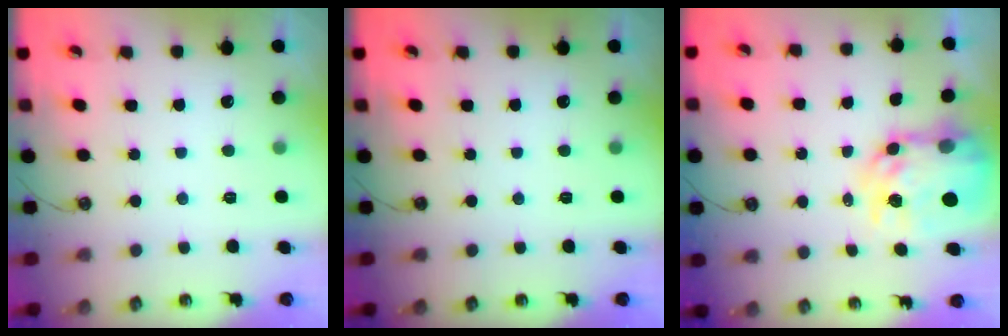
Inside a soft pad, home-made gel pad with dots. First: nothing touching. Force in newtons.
{"total": 0.0}
{"total": 11.7, "press": 11.7, "slide": 1.0}